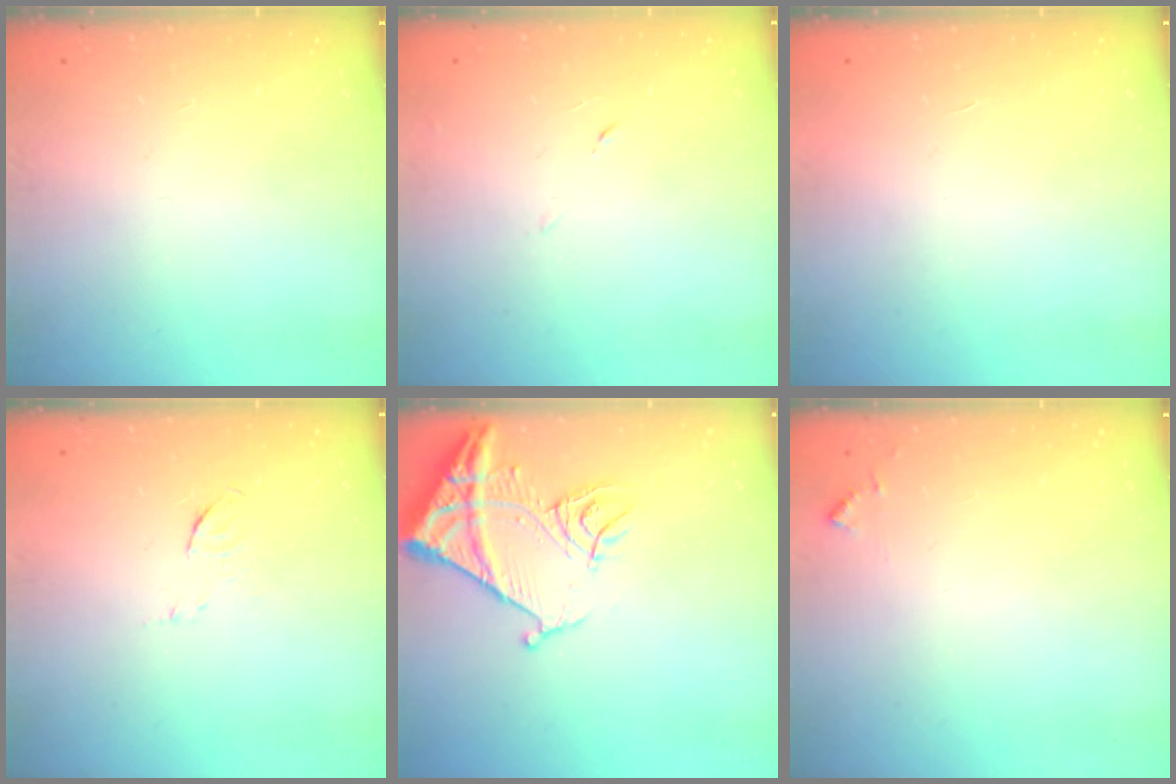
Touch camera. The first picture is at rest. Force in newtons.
{"total": 5.3, "press": 5.3, "slide": 0.6}
{"total": 1.7, "press": 1.7, "slide": 0.1}
{"total": 4.2, "press": 4.1, "slide": 1.1}
{"total": 13.7, "press": 13.6, "slide": 1.4}
{"total": 5.8, "press": 5.7, "slide": 0.7}